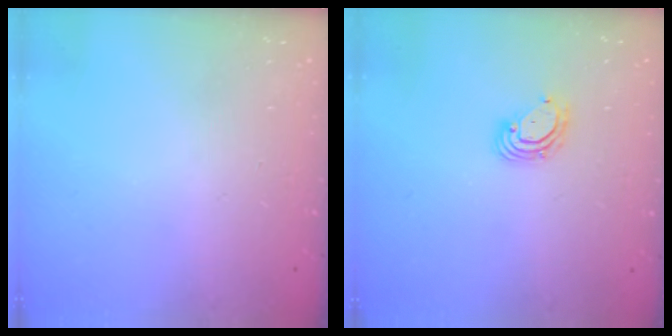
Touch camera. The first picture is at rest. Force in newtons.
{"total": 5.2, "press": 5.2, "slide": 0.6}